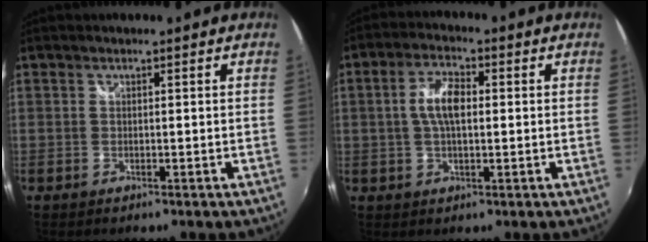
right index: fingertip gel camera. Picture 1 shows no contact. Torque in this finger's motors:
{"motor_torque": [0.23, -0.03, 0.17, 0.10]}